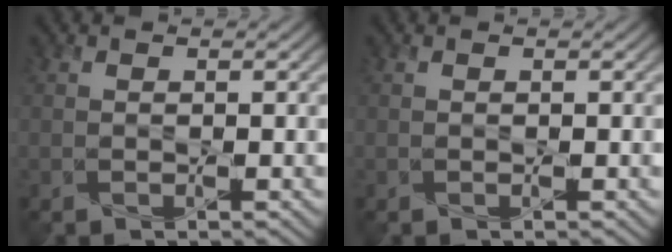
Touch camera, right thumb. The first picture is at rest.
{"total": 0.0}